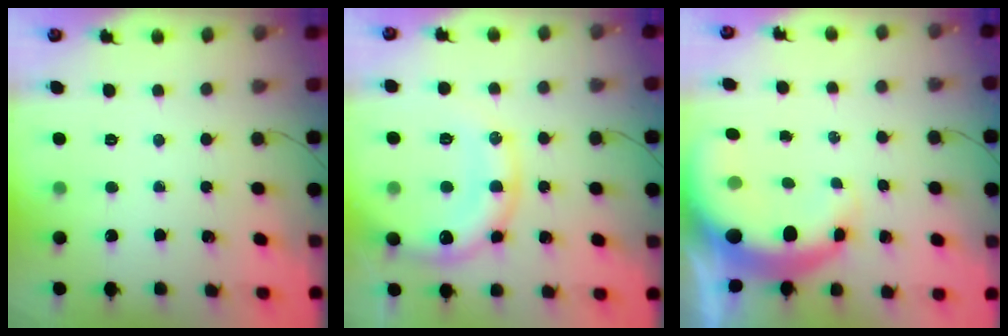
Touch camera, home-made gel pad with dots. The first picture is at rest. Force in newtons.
{"total": 17.6, "press": 17.4, "slide": 2.7}
{"total": 8.0, "press": 7.7, "slide": 2.0}